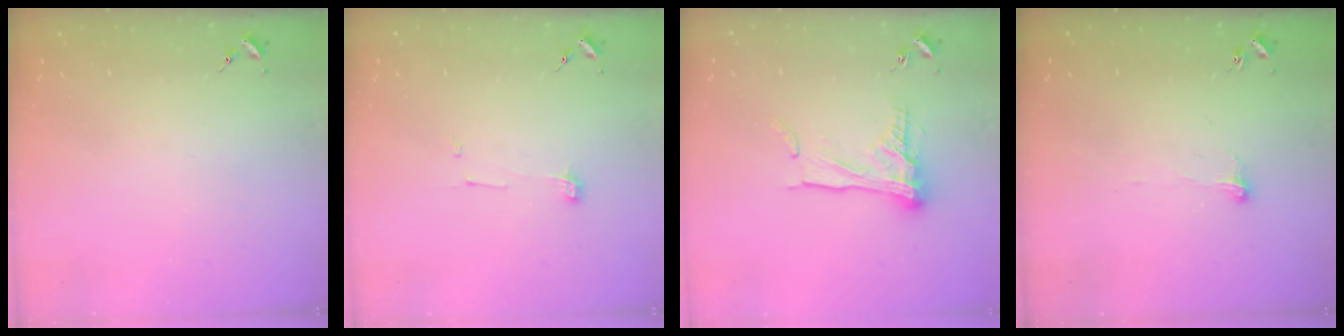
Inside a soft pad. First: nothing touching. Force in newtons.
{"total": 4.9, "press": 4.9, "slide": 0.2}
{"total": 14.3, "press": 14.3, "slide": 1.1}
{"total": 4.5, "press": 4.5, "slide": 0.5}